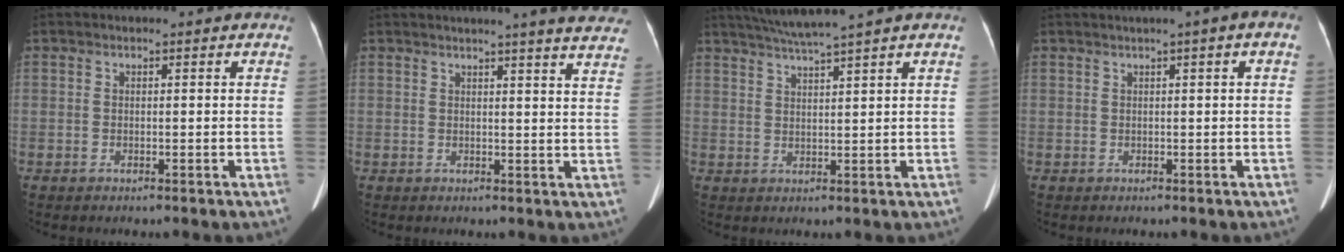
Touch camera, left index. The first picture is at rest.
{"total": 14.7, "force": [13.2, 0.5, 6.3], "torque": [-0.074, -0.026, 0.137]}
{"total": 6.4, "force": [5.4, -1.7, 3.0], "torque": [-0.052, 0.009, 0.096]}
{"total": 2.6, "force": [0.9, 0.2, 2.4], "torque": [-0.034, 0.019, 0.013]}